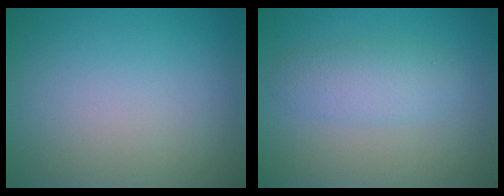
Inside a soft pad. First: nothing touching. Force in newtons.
{"total": 2.9, "press": 2.9, "slide": 0.1}